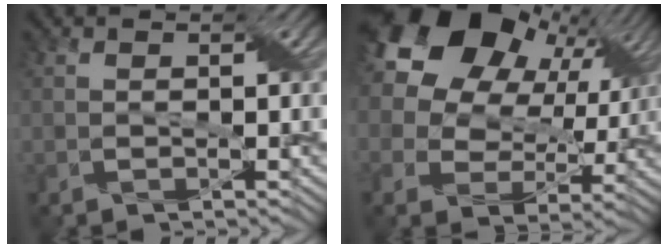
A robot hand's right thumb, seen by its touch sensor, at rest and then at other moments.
{"total": 22.1, "force": [9.4, 15.7, 12.4], "torque": [-0.300, 0.059, 0.165]}